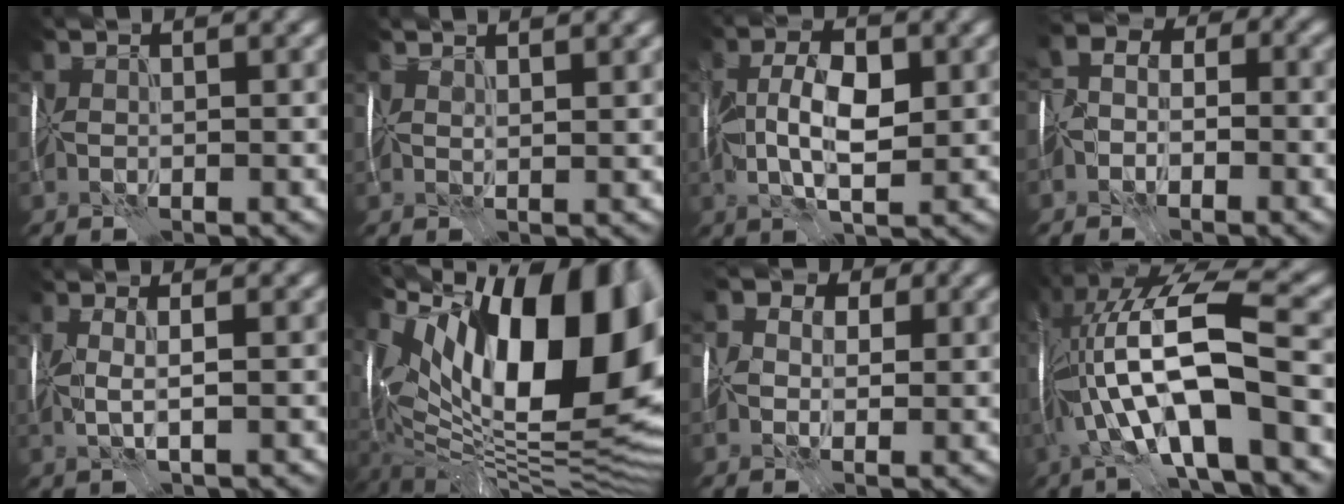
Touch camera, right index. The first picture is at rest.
{"total": 2.9, "force": [2.4, 0.7, 1.3], "torque": [-0.013, 0.019, 0.015]}
{"total": 4.6, "force": [0.4, 2.0, 4.1], "torque": [-0.095, 0.008, 0.007]}
{"total": 2.6, "force": [-1.5, 2.0, 0.8], "torque": [-0.025, 0.011, -0.034]}
{"total": 0.7, "force": [0.3, -0.3, 0.6], "torque": [-0.031, 0.001, 0.006]}
{"total": 18.7, "force": [5.2, 8.8, 15.7], "torque": [-0.248, 0.027, 0.097]}
{"total": 3.3, "force": [1.2, 2.8, 1.3], "torque": [-0.025, 0.022, 0.009]}
{"total": 13.2, "force": [-1.5, 4.0, 12.5], "torque": [-0.250, 0.030, -0.016]}